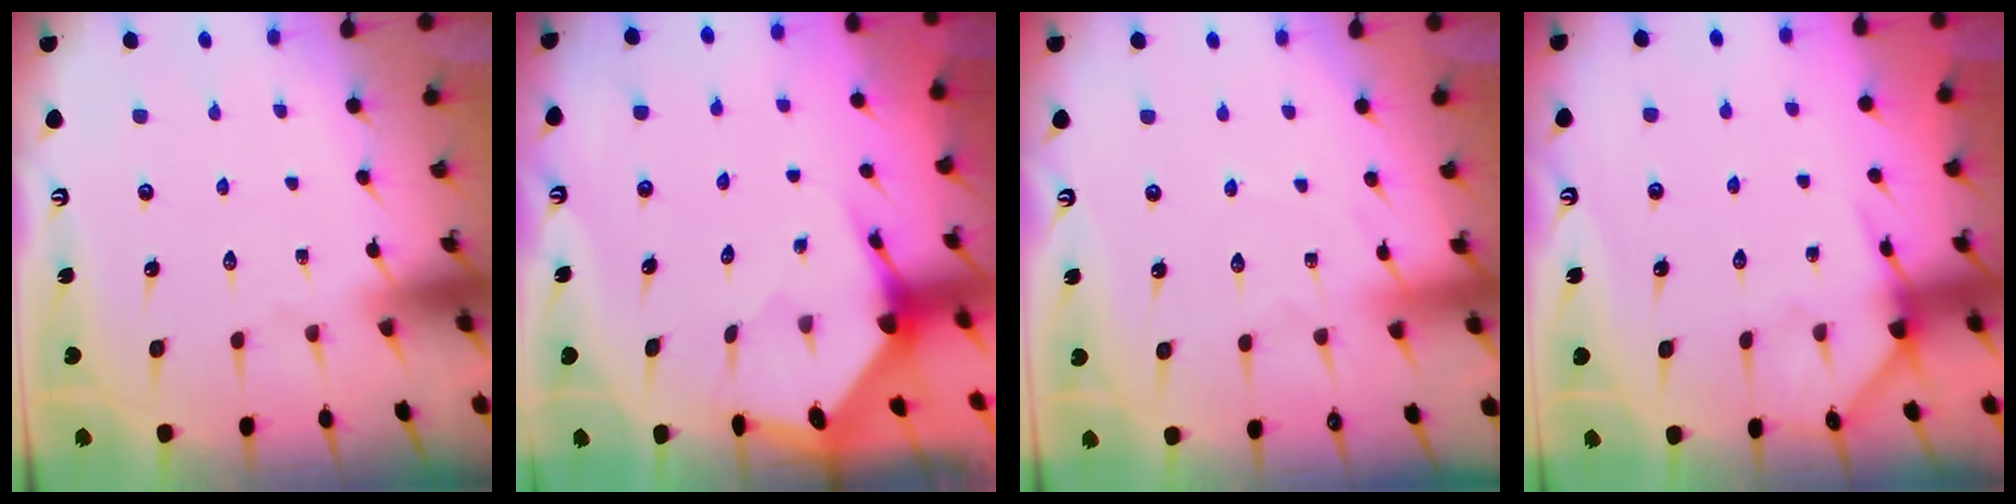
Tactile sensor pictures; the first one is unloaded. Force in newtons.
{"total": 3.6, "press": 3.6, "slide": 0.5}
{"total": 2.9, "press": 2.8, "slide": 0.4}
{"total": 6.2, "press": 6.2, "slide": 0.5}